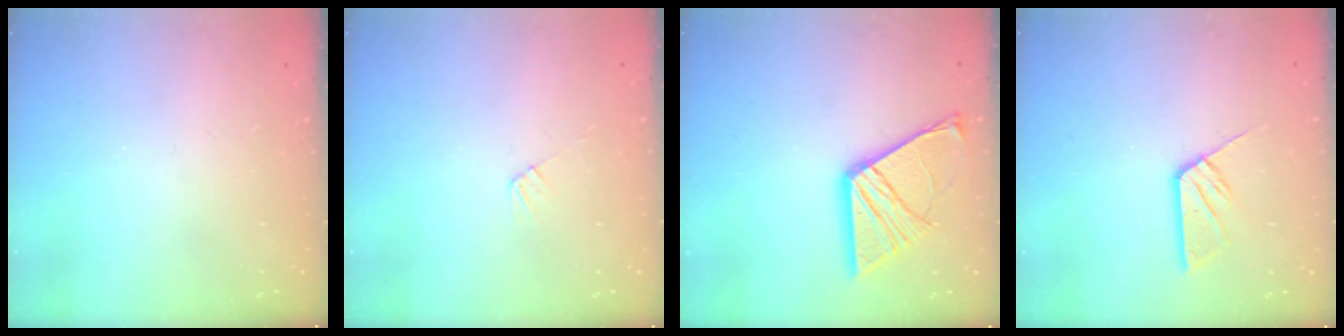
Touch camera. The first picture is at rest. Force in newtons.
{"total": 4.5, "press": 4.5, "slide": 0.6}
{"total": 14.5, "press": 14.5, "slide": 1.1}
{"total": 7.4, "press": 7.4, "slide": 0.4}